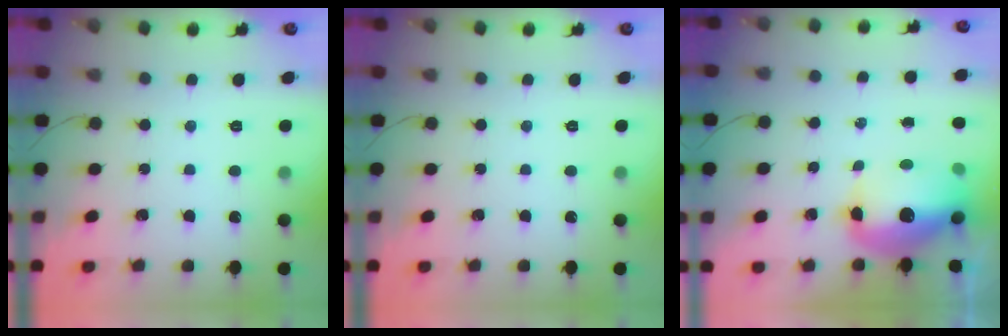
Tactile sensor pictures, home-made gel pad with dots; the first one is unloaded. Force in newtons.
{"total": 0.0}
{"total": 14.3, "press": 13.9, "slide": 3.4}